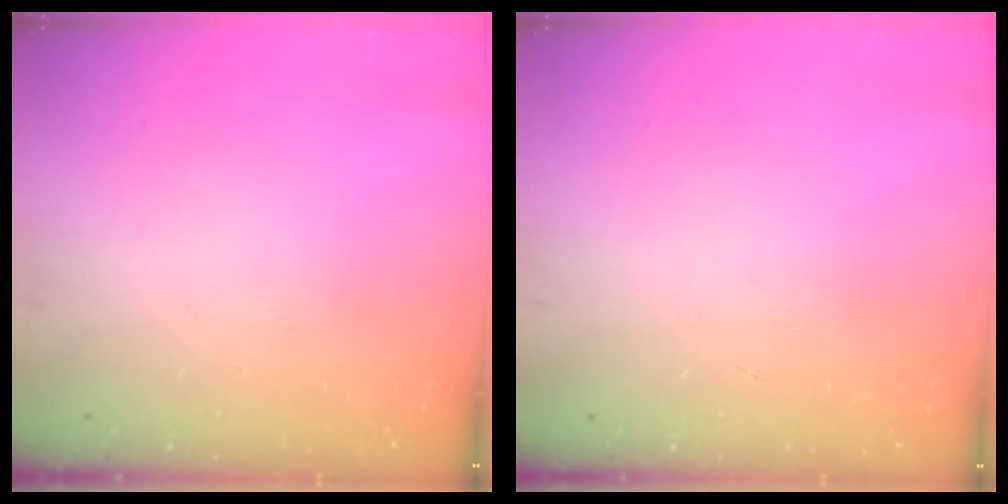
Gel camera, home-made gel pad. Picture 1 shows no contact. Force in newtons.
{"total": 0.0}